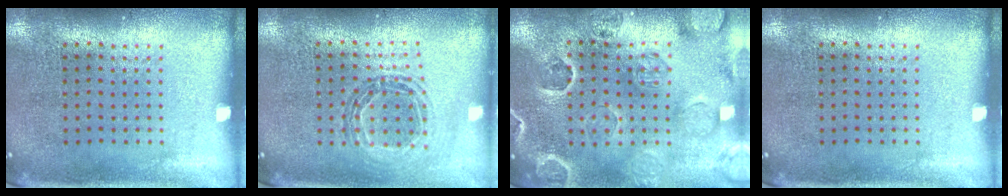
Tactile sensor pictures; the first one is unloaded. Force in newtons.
{"total": 0.9, "press": 0.9, "slide": 0.1}
{"total": 2.7, "press": 2.7, "slide": 0.5}
{"total": 0.0}